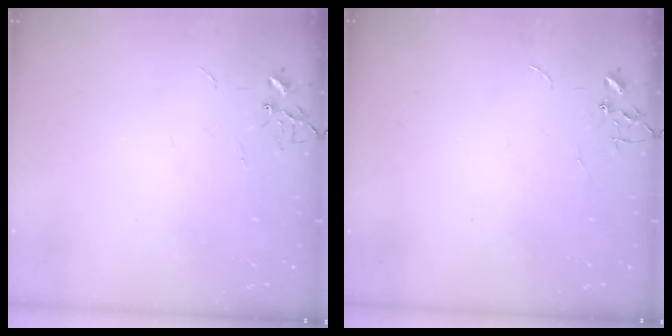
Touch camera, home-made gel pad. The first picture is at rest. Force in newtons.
{"total": 0.0}